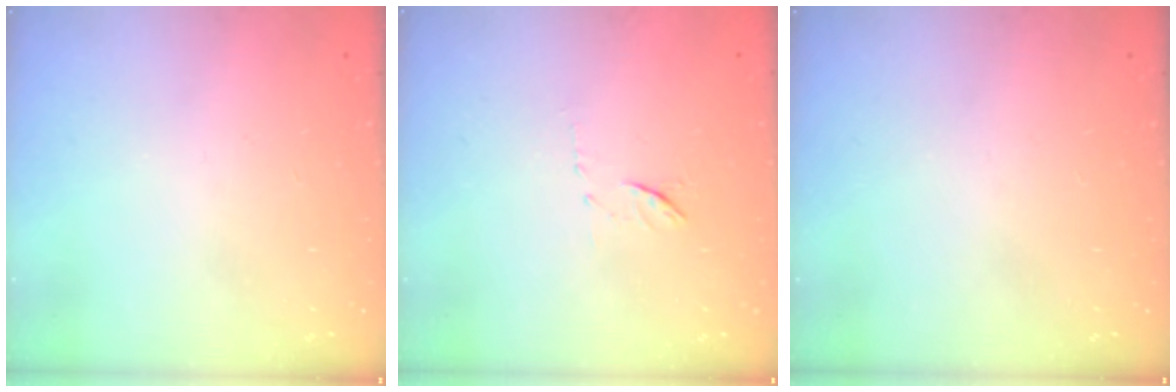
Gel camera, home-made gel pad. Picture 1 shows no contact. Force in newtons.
{"total": 6.3, "press": 6.3, "slide": 0.7}
{"total": 0.0}